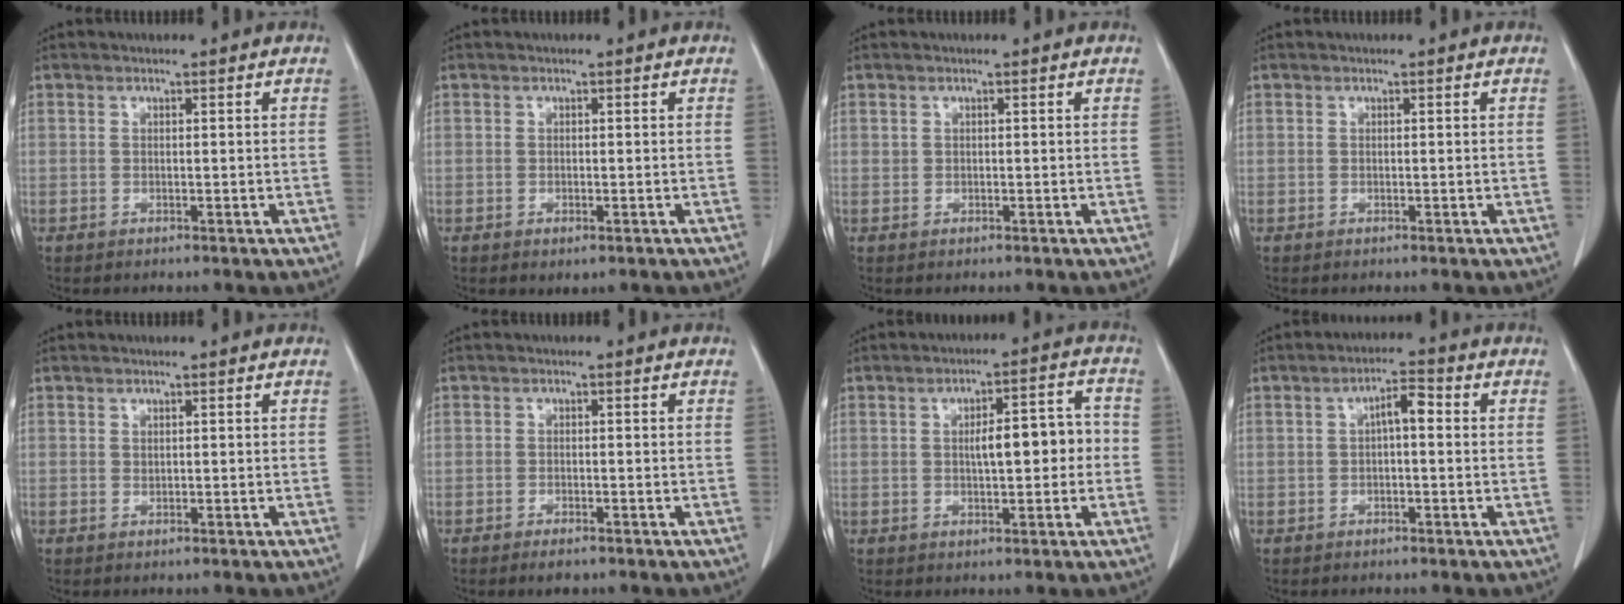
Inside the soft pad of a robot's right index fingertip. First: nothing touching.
{"total": 1.1, "force": [-0.5, 0.5, 0.9], "torque": [-0.015, -0.003, -0.002]}
{"total": 0.0}
{"total": 0.0}
{"total": 0.0}
{"total": 2.0, "force": [-1.5, 0.6, 1.2], "torque": [-0.021, -0.002, -0.020]}
{"total": 7.3, "force": [-0.2, 2.2, 7.0], "torque": [-0.102, 0.028, 0.002]}
{"total": 3.8, "force": [0.4, 1.1, 3.6], "torque": [-0.059, 0.016, 0.003]}